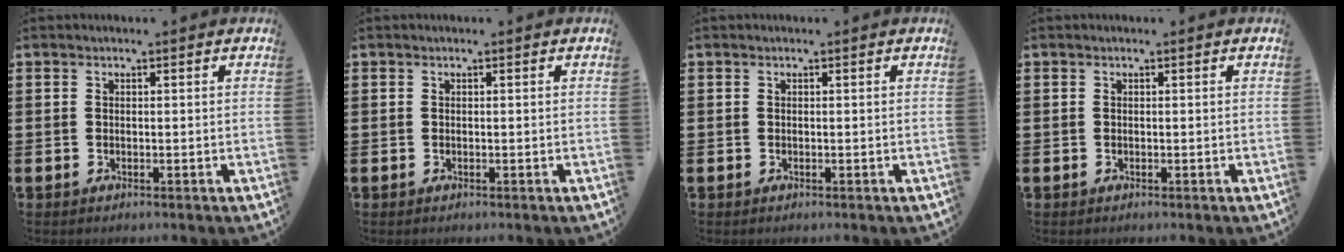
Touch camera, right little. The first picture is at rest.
{"total": 0.0}
{"total": 0.0}
{"total": 0.0}